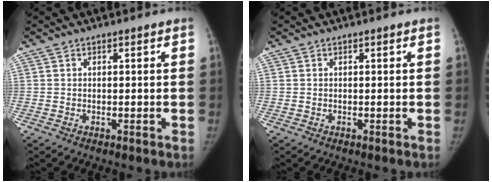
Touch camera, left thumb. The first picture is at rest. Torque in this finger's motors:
{"motor_torque": [-0.39, -0.11, 0.16, -0.10, 0.03]}